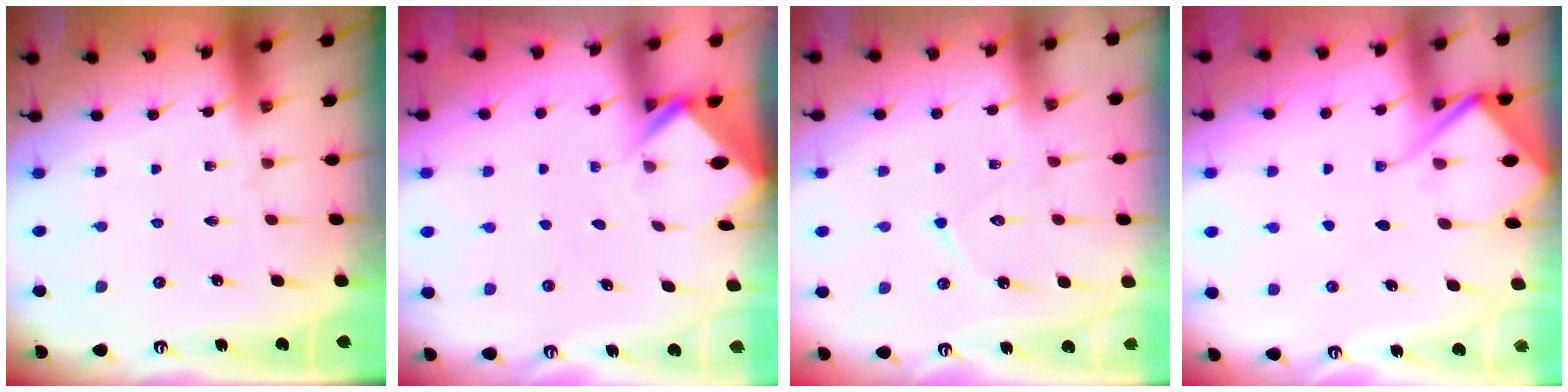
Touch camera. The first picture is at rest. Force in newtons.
{"total": 2.4, "press": 2.4, "slide": 0.2}
{"total": 8.5, "press": 8.5, "slide": 0.8}
{"total": 8.5, "press": 8.5, "slide": 0.8}